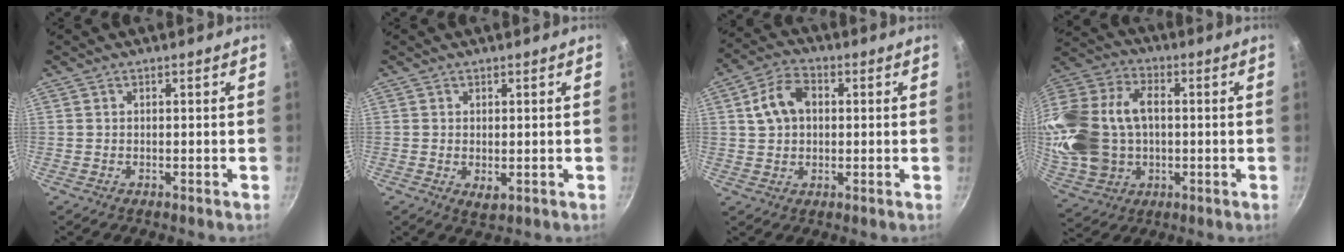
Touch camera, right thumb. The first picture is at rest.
{"total": 2.1, "force": [-0.1, 1.2, 1.7], "torque": [-0.027, -0.009, 0.002]}
{"total": 8.5, "force": [1.5, 6.1, 5.7], "torque": [-0.087, 0.018, 0.018]}
{"total": 21.9, "force": [0.6, 15.7, 15.2], "torque": [-0.304, 0.031, 0.021]}